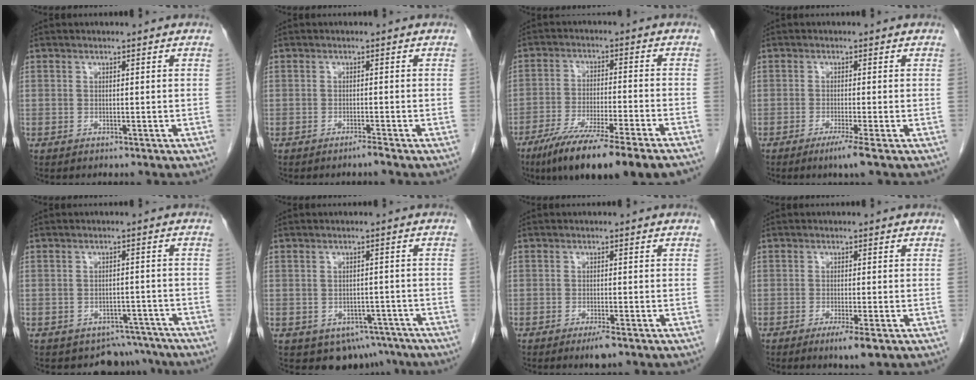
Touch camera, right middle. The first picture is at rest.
{"total": 1.0, "force": [-0.8, -0.3, 0.5], "torque": [-0.008, 0.000, -0.014]}
{"total": 16.3, "force": [-12.3, 0.3, 10.7], "torque": [-0.158, -0.045, -0.196]}
{"total": 3.1, "force": [-1.8, -0.7, 2.4], "torque": [-0.041, -0.012, -0.035]}
{"total": 6.4, "force": [-5.5, 3.3, -0.7], "torque": [0.027, 0.025, -0.062]}
{"total": 6.6, "force": [-4.2, 4.7, 1.9], "torque": [-0.008, 0.009, -0.049]}
{"total": 2.4, "force": [-1.5, 0.2, 1.8], "torque": [-0.029, -0.004, -0.023]}
{"total": 3.5, "force": [-1.9, 0.1, 3.0], "torque": [-0.045, -0.011, -0.030]}